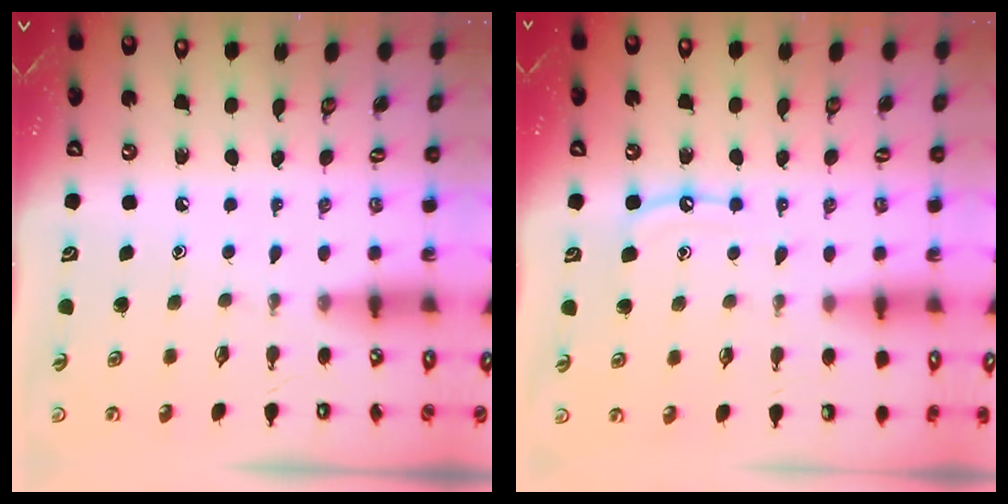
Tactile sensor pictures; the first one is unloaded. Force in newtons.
{"total": 7.1, "press": 7.0, "slide": 0.6}